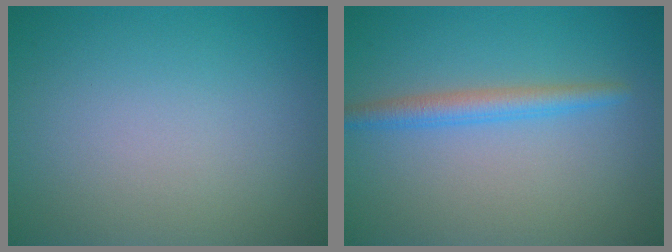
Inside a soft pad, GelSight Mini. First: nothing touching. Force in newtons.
{"total": 2.4, "press": 2.4, "slide": 0.1}